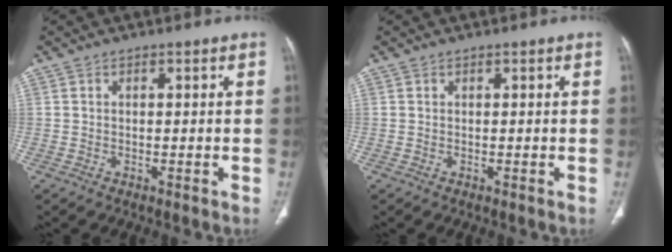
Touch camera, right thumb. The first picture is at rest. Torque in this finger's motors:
{"motor_torque": [-0.18, 0.17, -0.19, 0.29, 0.01]}